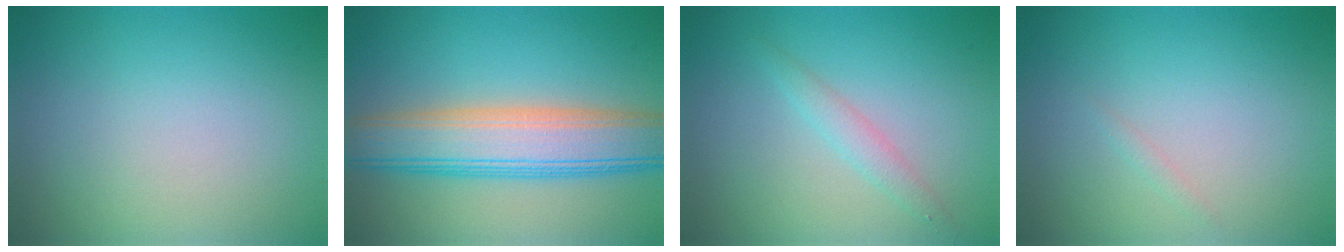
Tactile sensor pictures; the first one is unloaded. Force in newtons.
{"total": 8.1, "press": 8.1, "slide": 0.5}
{"total": 1.6, "press": 1.6, "slide": 0.0}
{"total": 0.6, "press": 0.5, "slide": 0.1}